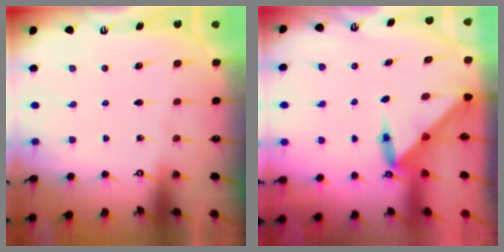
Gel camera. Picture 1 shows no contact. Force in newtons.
{"total": 3.5, "press": 3.5, "slide": 0.2}